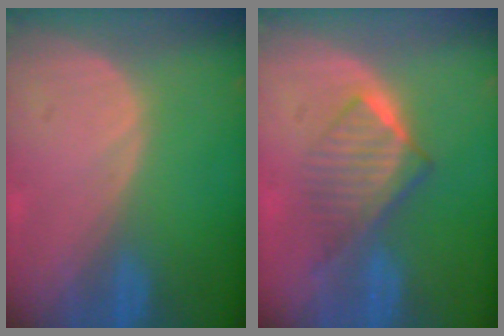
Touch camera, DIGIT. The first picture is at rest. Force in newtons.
{"total": 6.5, "press": 5.9, "slide": 2.7}